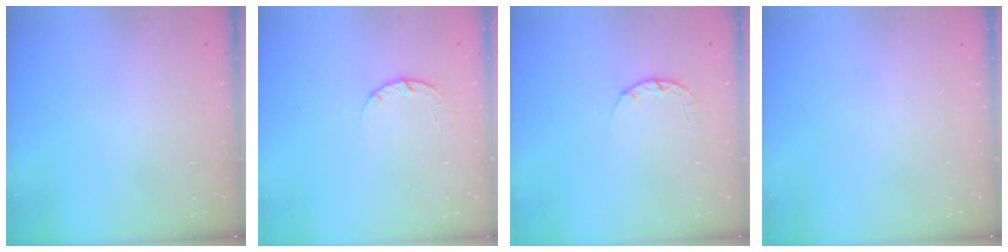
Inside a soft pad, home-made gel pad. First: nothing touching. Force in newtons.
{"total": 3.2, "press": 3.1, "slide": 0.5}
{"total": 3.4, "press": 3.4, "slide": 0.4}
{"total": 0.0}